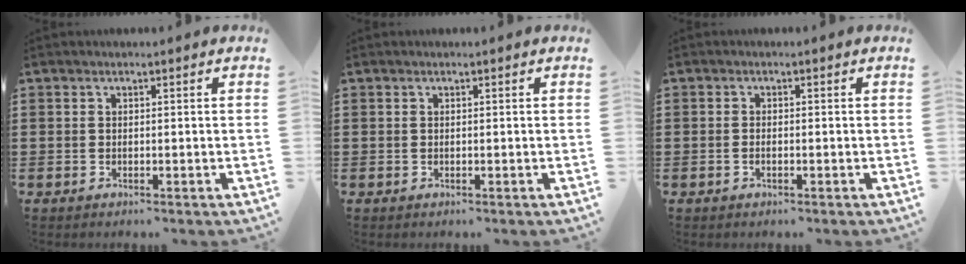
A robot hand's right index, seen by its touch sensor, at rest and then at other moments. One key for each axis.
{"total": 0.0}
{"total": 0.6, "fx": -0.4, "fy": 0.1, "fz": 0.5, "tx": -0.011, "ty": -0.006, "tz": -0.006}